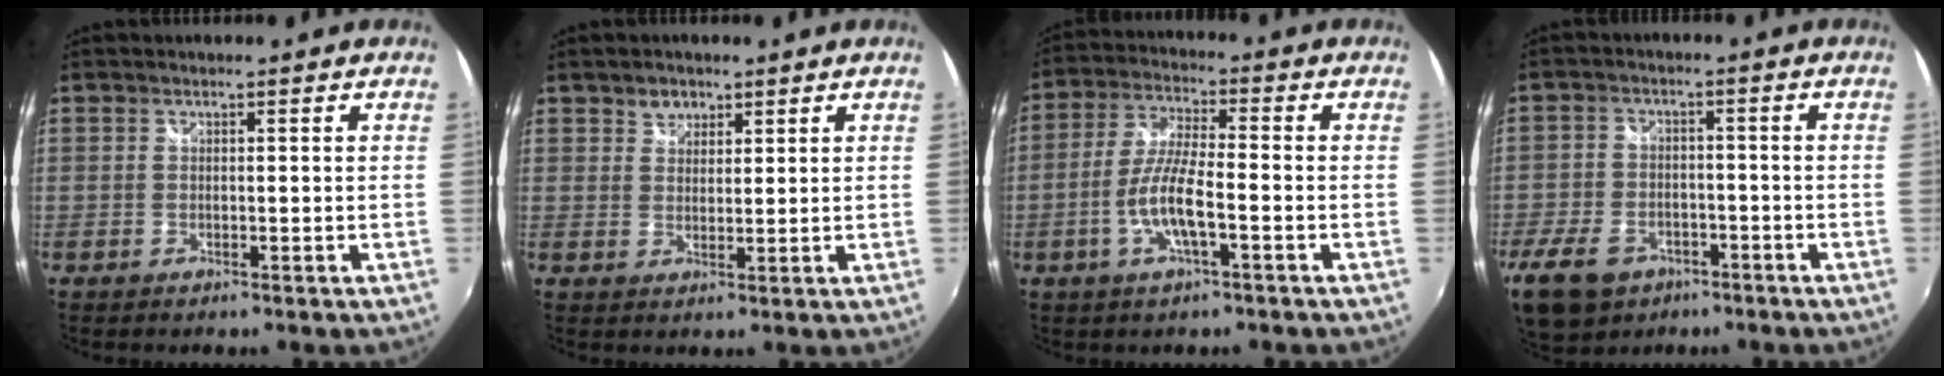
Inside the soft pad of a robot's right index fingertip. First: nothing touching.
{"total": 3.0, "force": [1.9, 2.3, 0.7], "torque": [-0.002, 0.008, 0.032]}
{"total": 8.8, "force": [-3.1, 1.7, 8.1], "torque": [-0.168, -0.002, -0.061]}
{"total": 13.0, "force": [-7.7, 8.3, 6.4], "torque": [-0.172, -0.005, -0.126]}